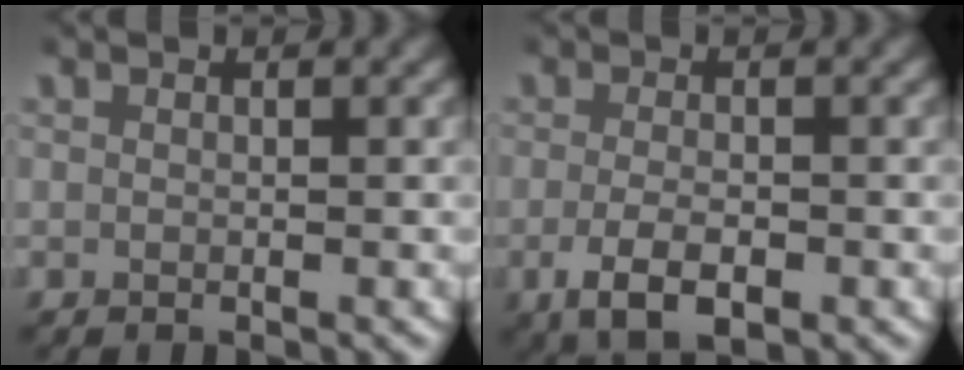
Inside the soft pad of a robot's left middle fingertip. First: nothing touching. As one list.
[{"total": 4.2, "force": [-1.7, 2.0, 3.3], "torque": [-0.066, -0.015, -0.020]}]